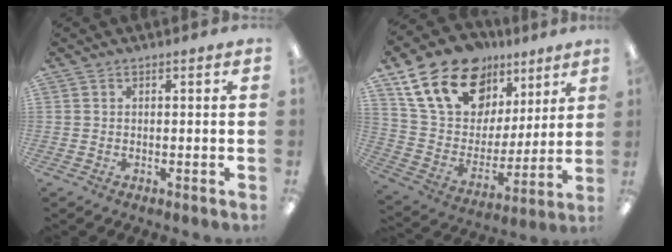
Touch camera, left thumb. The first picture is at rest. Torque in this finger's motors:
{"motor_torque": [1.50, 1.52, 1.38, -1.39, 0.17]}